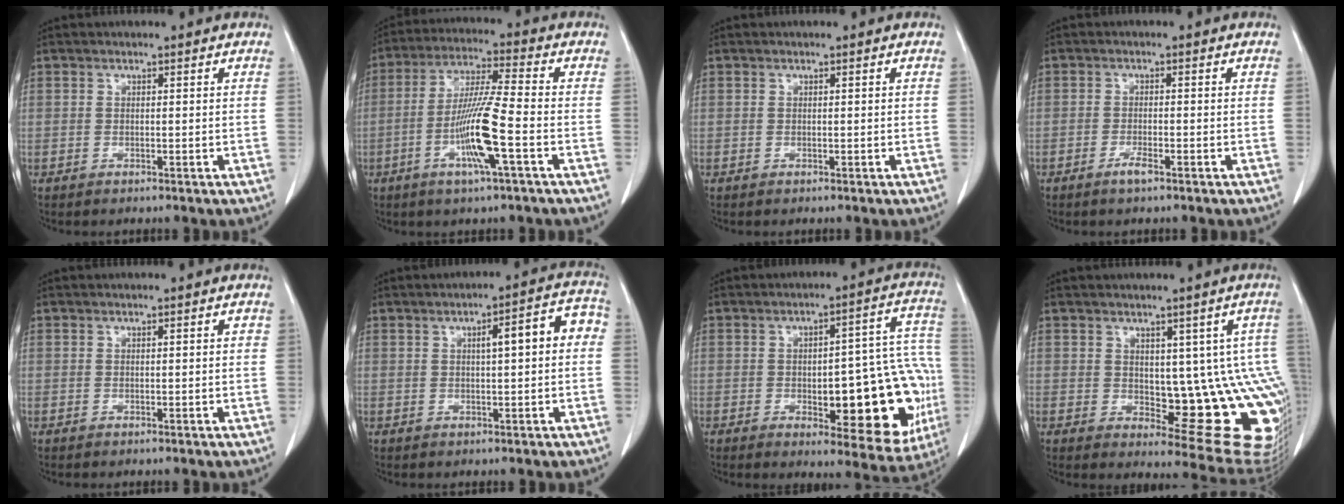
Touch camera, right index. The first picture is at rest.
{"total": 11.0, "force": [-3.5, -0.1, 10.4], "torque": [-0.206, -0.008, -0.068]}
{"total": 0.0}
{"total": 2.1, "force": [-1.4, 0.2, 1.5], "torque": [-0.031, -0.002, -0.027]}
{"total": 0.6, "force": [0.1, 0.2, 0.6], "torque": [-0.010, 0.002, 0.002]}
{"total": 6.8, "force": [0.8, 1.3, 6.6], "torque": [-0.087, 0.029, 0.007]}
{"total": 20.3, "force": [-3.9, 6.7, 18.8], "torque": [-0.157, 0.039, -0.025]}
{"total": 13.6, "force": [-0.2, 5.8, 12.4], "torque": [-0.108, 0.005, 0.015]}